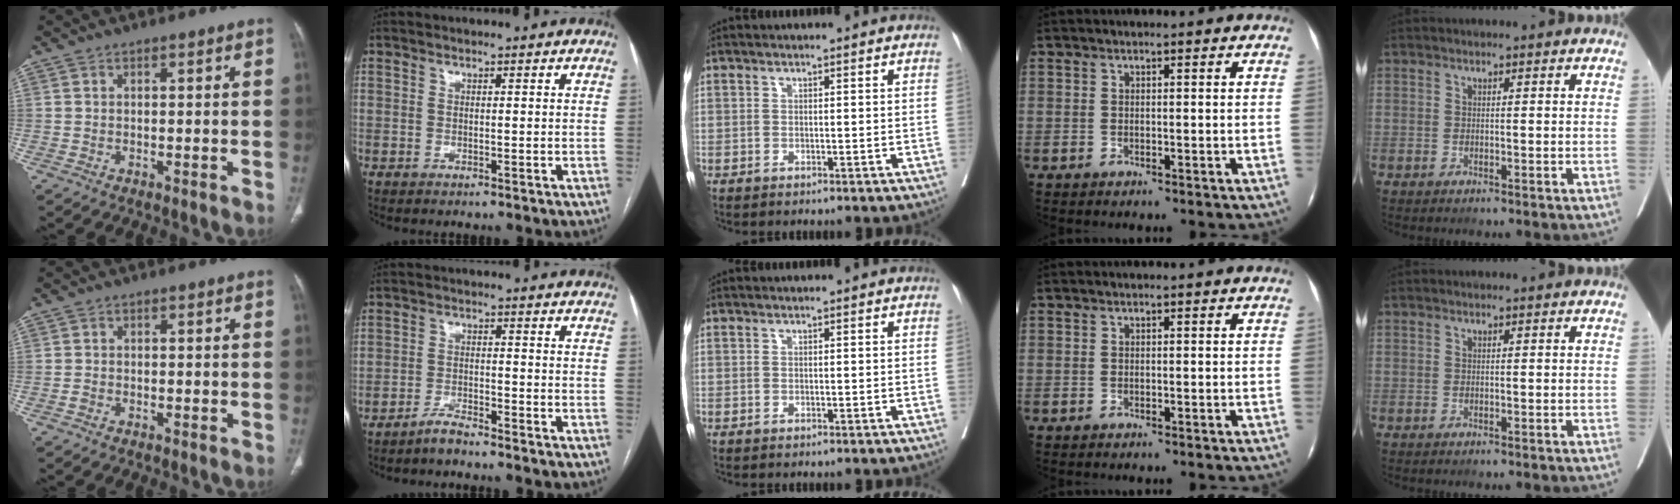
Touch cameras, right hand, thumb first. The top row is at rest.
{"thumb": {"total": 0.8, "force": [-0.6, 0.5, 0.3], "torque": [-0.010, 0.002, -0.014]}, "index": {"total": 3.0, "force": [-2.8, 0.1, 1.0], "torque": [-0.021, -0.006, -0.053]}}